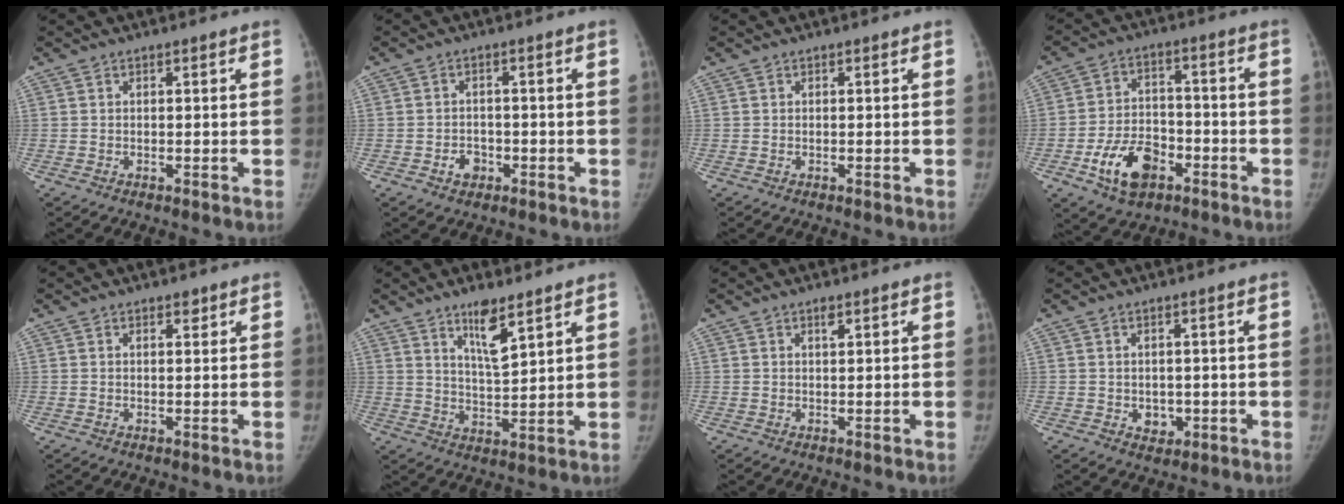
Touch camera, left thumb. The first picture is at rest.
{"total": 3.2, "force": [-1.4, 2.6, 1.4], "torque": [-0.009, 0.013, -0.020]}
{"total": 0.0}
{"total": 11.5, "force": [-5.3, 7.4, 7.1], "torque": [-0.103, 0.027, -0.089]}
{"total": 1.3, "force": [0.9, 0.6, 0.7], "torque": [-0.004, -0.004, 0.012]}
{"total": 7.6, "force": [4.9, 1.9, 5.5], "torque": [-0.087, -0.038, 0.090]}
{"total": 1.2, "force": [0.8, 0.4, 0.8], "torque": [-0.011, -0.002, 0.014]}
{"total": 3.0, "force": [-0.4, 2.4, 1.6], "torque": [-0.009, 0.000, 0.002]}